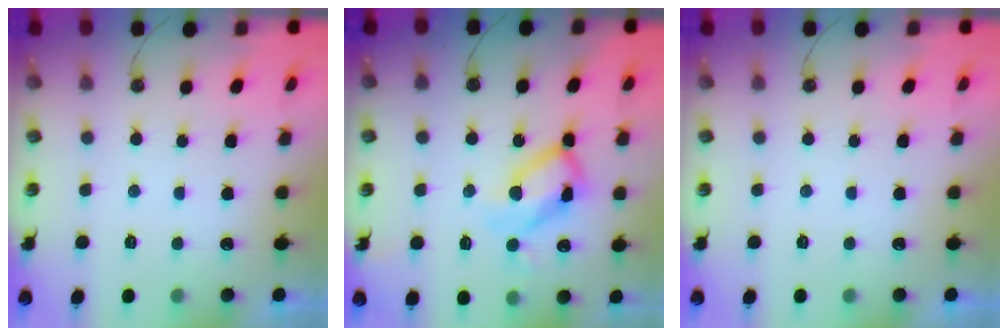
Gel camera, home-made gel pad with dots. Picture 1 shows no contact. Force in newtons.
{"total": 12.2, "press": 12.1, "slide": 1.2}
{"total": 0.0}